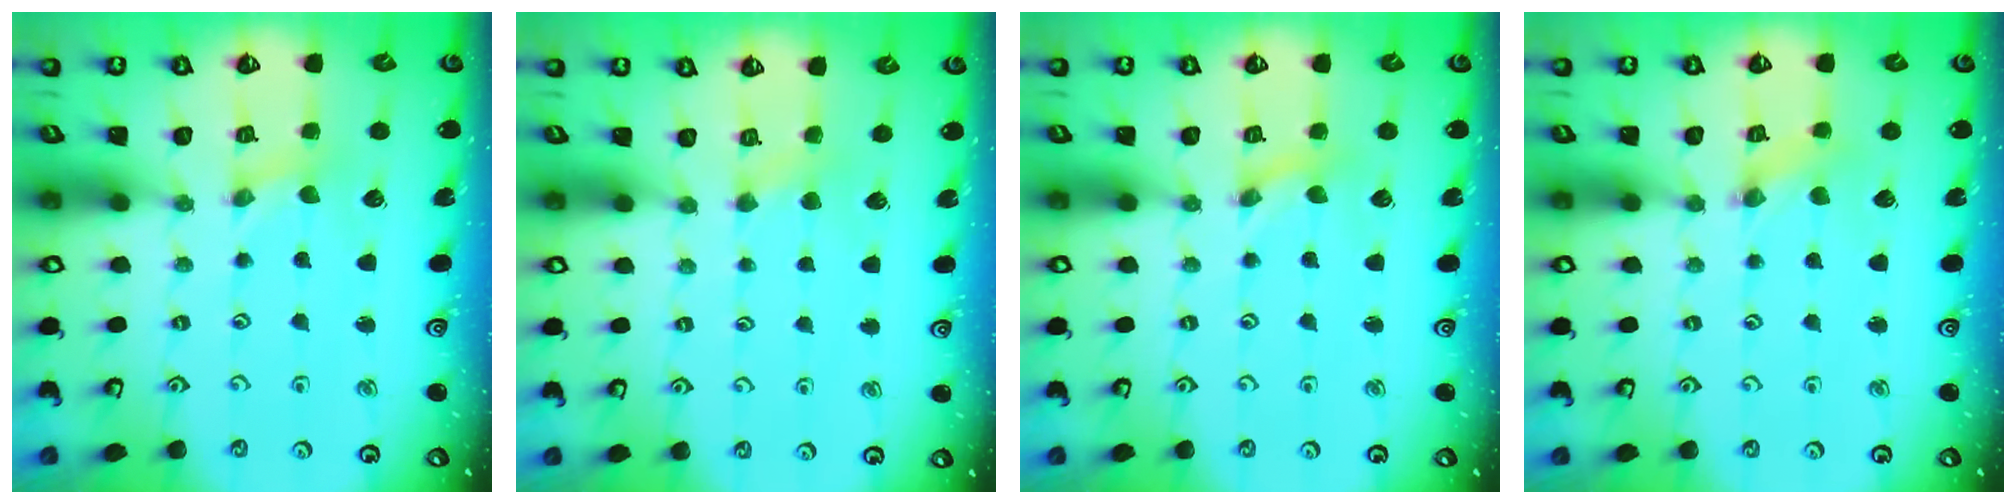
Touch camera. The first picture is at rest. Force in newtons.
{"total": 3.0, "press": 2.9, "slide": 0.5}
{"total": 0.0}
{"total": 0.5, "press": 0.5, "slide": 0.1}